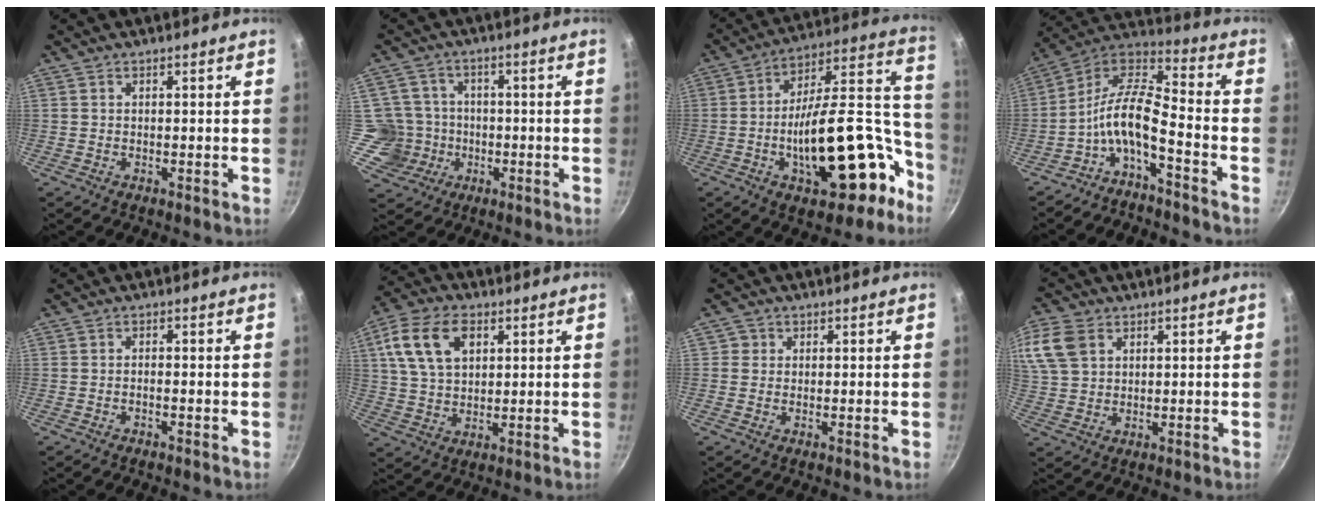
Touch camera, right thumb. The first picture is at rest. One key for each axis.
{"total": 7.9, "fx": -1.6, "fy": 7.7, "fz": 1.1, "tx": 0.015, "ty": 0.025, "tz": -0.030}
{"total": 26.4, "fx": -9.8, "fy": 12.4, "fz": 21.2, "tx": -0.262, "ty": 0.085, "tz": -0.140}
{"total": 11.2, "fx": -5.2, "fy": 3.6, "fz": 9.2, "tx": -0.193, "ty": 0.072, "tz": -0.110}
{"total": 0.8, "fx": -0.6, "fy": 0.1, "fz": 0.5, "tx": -0.017, "ty": 0.006, "tz": -0.015}
{"total": 12.9, "fx": 4.6, "fy": 8.2, "fz": 8.8, "tx": -0.149, "ty": 0.001, "tz": 0.080}
{"total": 1.6, "fx": 0.2, "fy": 1.6, "fz": 0.3, "tx": 0.007, "ty": 0.000, "tz": -0.003}
{"total": 10.0, "fx": 4.1, "fy": 7.1, "fz": 5.7, "tx": -0.120, "ty": 0.002, "tz": 0.080}